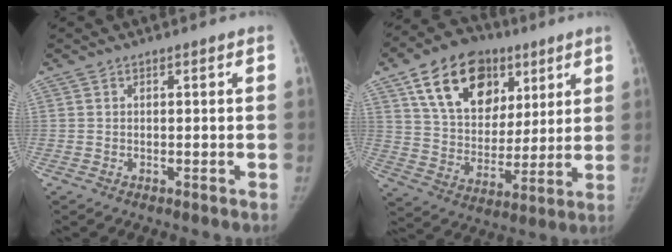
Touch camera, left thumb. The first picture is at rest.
{"total": 20.8, "force": [9.8, 14.2, 11.7], "torque": [-0.158, -0.019, 0.162]}